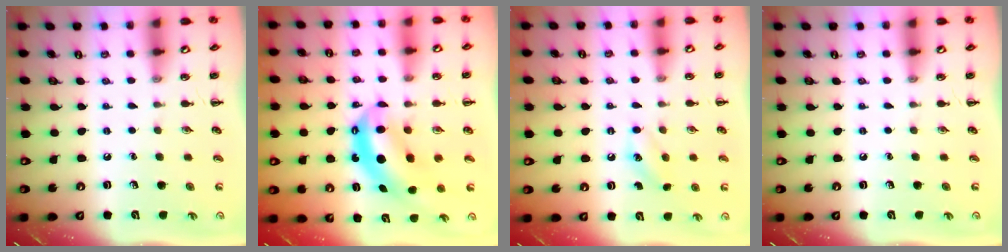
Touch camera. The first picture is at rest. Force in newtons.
{"total": 7.9, "press": 7.7, "slide": 1.9}
{"total": 7.6, "press": 7.3, "slide": 1.9}
{"total": 0.0}